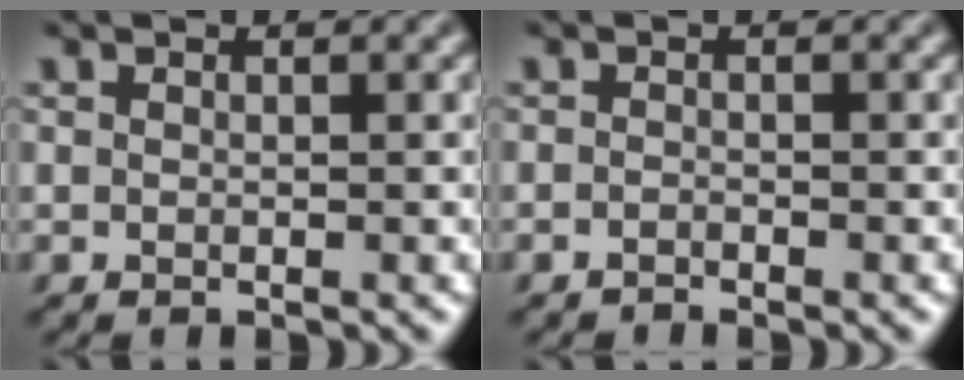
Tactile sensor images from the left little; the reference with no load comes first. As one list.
[{"total": 0.7, "force": [-0.7, 0.1, 0.0], "torque": [0.001, 0.000, -0.016]}]